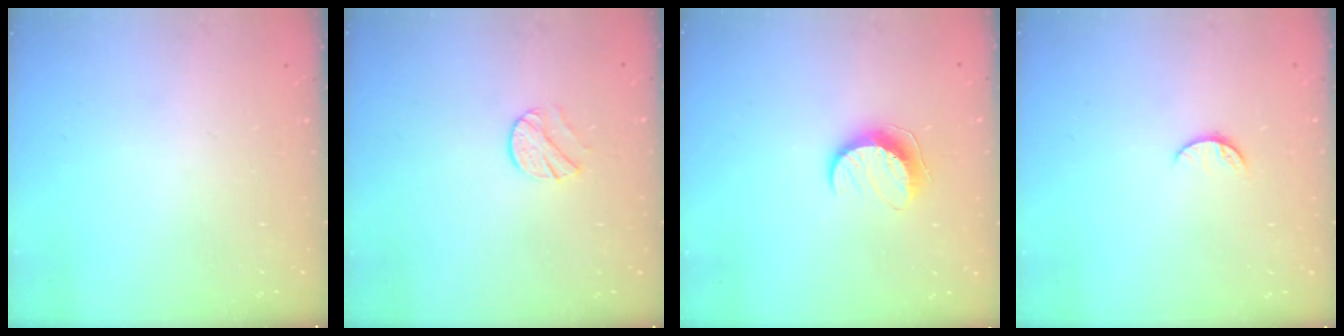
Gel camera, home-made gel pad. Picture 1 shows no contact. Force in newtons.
{"total": 8.1, "press": 8.1, "slide": 0.7}
{"total": 9.7, "press": 9.6, "slide": 0.7}
{"total": 5.1, "press": 5.1, "slide": 0.5}